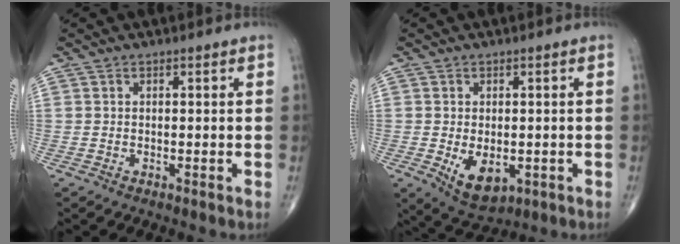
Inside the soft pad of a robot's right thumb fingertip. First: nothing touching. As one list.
[{"total": 7.3, "force": [-1.7, 4.4, 5.6], "torque": [-0.073, -0.010, -0.013]}]